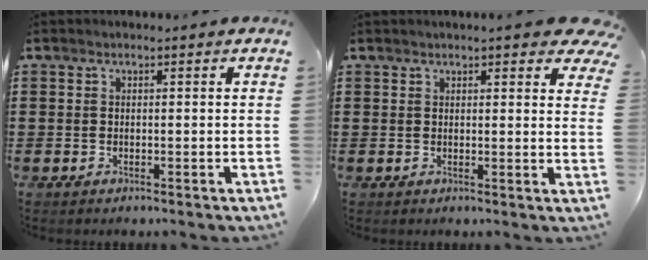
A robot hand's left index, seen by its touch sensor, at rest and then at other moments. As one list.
[{"total": 3.5, "force": [3.1, 0.5, 1.7], "torque": [-0.026, -0.011, 0.054]}]